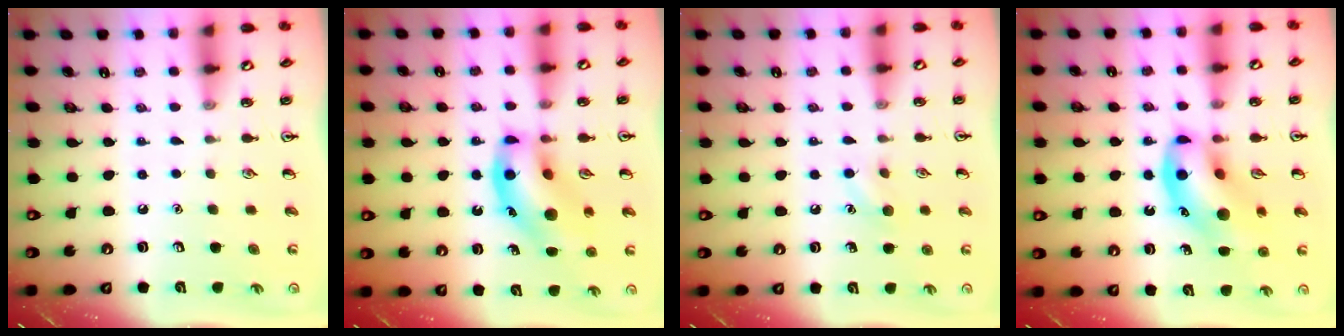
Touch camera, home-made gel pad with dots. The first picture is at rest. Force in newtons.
{"total": 15.9, "press": 15.4, "slide": 3.6}
{"total": 6.9, "press": 6.7, "slide": 2.0}
{"total": 14.5, "press": 14.1, "slide": 3.5}